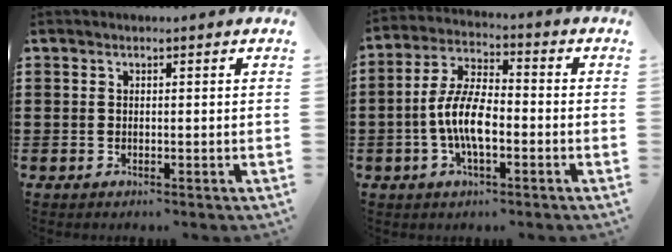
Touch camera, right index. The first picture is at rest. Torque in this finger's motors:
{"motor_torque": [2.14, 0.00, 1.05, 0.21]}